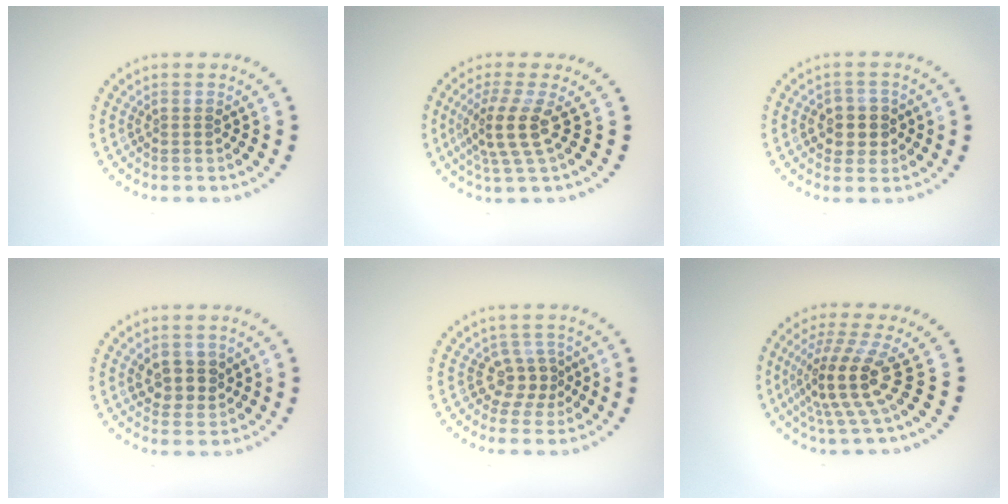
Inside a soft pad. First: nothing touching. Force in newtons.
{"total": 3.7, "press": 2.8, "slide": 2.4}
{"total": 2.9, "press": 2.7, "slide": 0.9}
{"total": 2.9, "press": 2.7, "slide": 0.9}
{"total": 2.5, "press": 1.9, "slide": 1.7}
{"total": 4.9, "press": 3.5, "slide": 3.4}